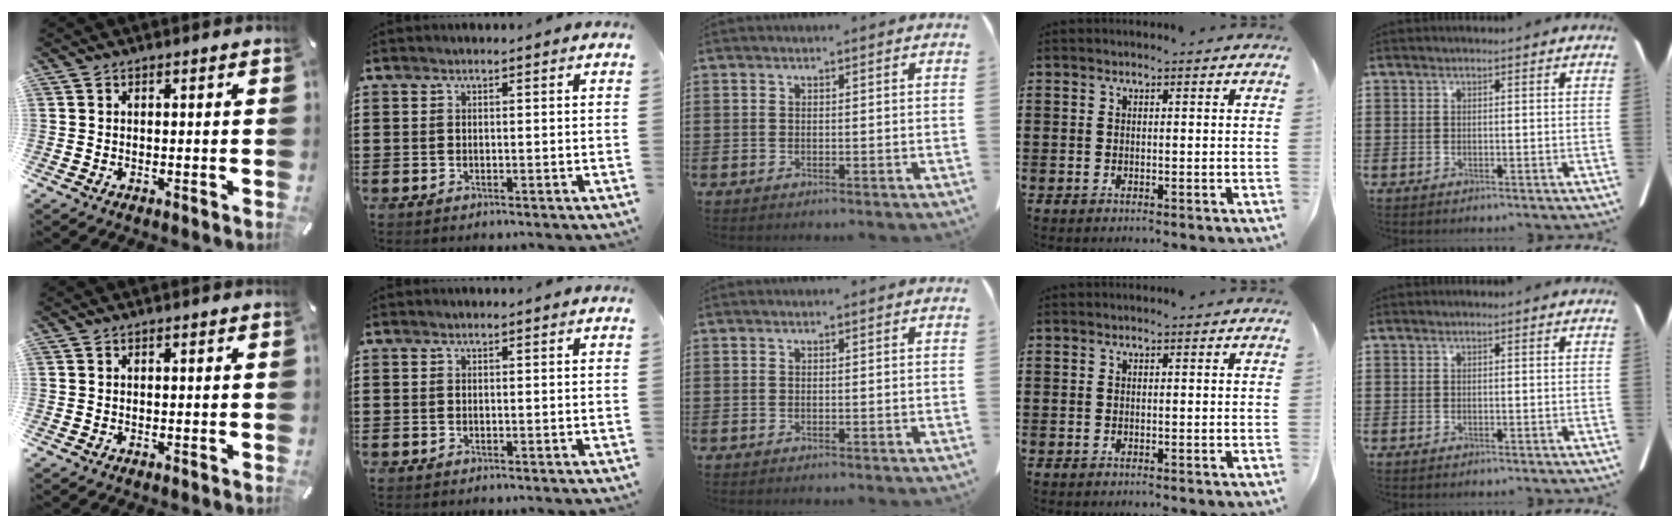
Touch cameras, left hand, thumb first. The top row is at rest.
{}